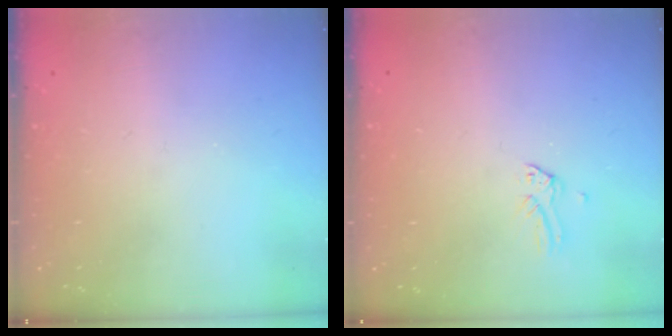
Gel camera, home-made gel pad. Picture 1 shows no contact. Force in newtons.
{"total": 0.0}